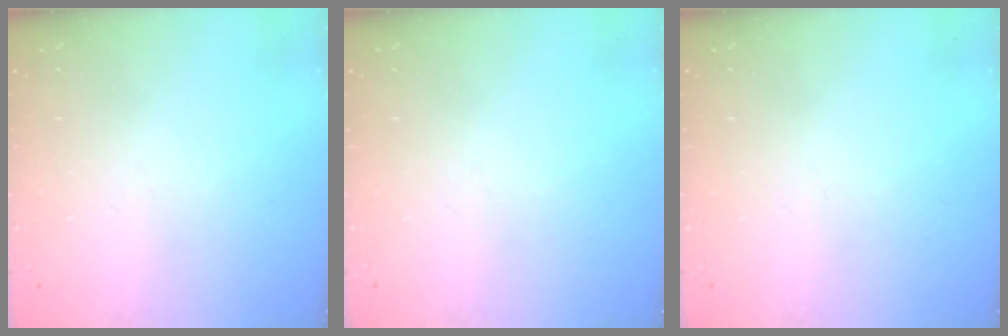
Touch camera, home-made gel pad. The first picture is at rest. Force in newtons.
{"total": 0.0}
{"total": 0.0}